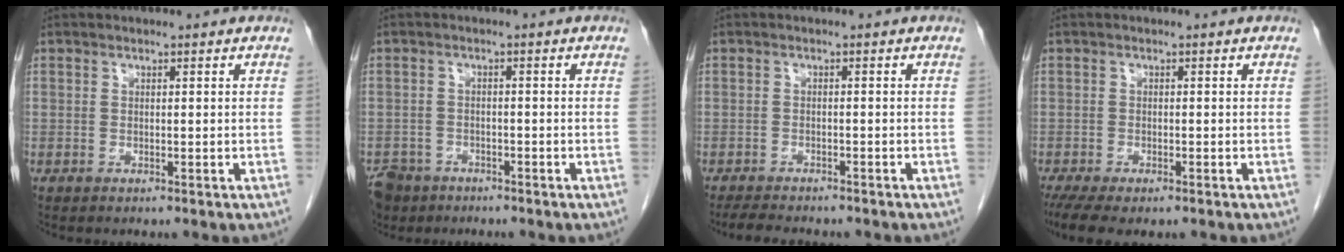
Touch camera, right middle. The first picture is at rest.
{"total": 6.1, "force": [-4.6, 3.9, 0.9], "torque": [-0.022, 0.000, -0.079]}
{"total": 6.0, "force": [-5.3, 1.3, 2.6], "torque": [-0.044, -0.012, -0.077]}
{"total": 6.9, "force": [-4.9, 2.3, 4.2], "torque": [-0.075, -0.018, -0.079]}